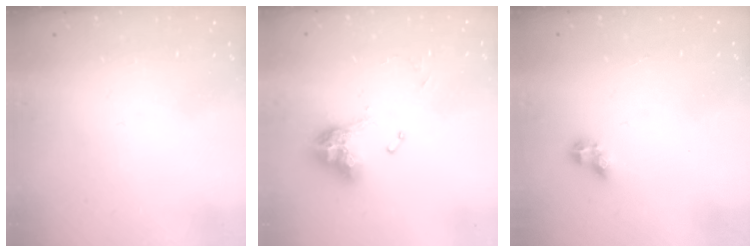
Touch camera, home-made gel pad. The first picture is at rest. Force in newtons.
{"total": 10.2, "press": 10.1, "slide": 1.0}
{"total": 3.4, "press": 3.2, "slide": 1.2}